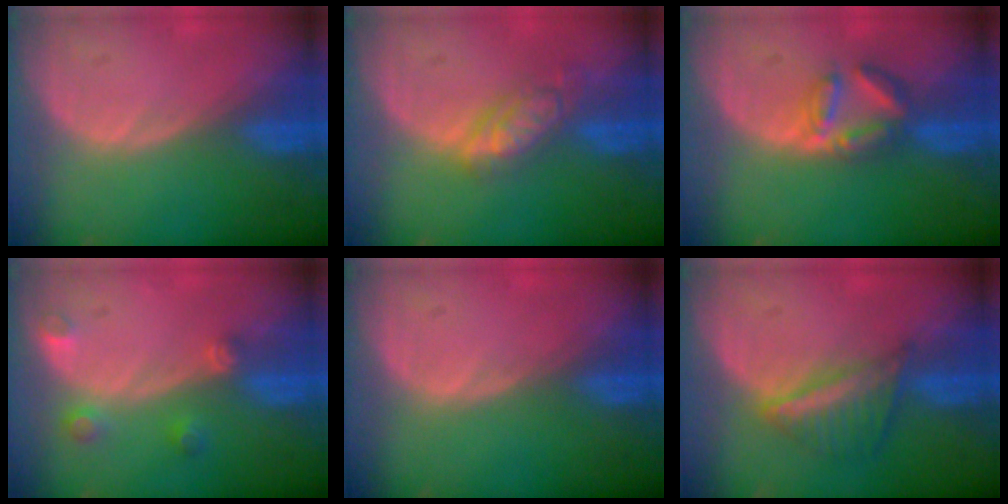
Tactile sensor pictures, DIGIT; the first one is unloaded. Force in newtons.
{"total": 5.5, "press": 5.0, "slide": 2.4}
{"total": 5.0, "press": 5.0, "slide": 0.5}
{"total": 3.3, "press": 3.0, "slide": 1.2}
{"total": 0.5, "press": 0.0, "slide": 0.5}
{"total": 6.1, "press": 5.4, "slide": 2.8}